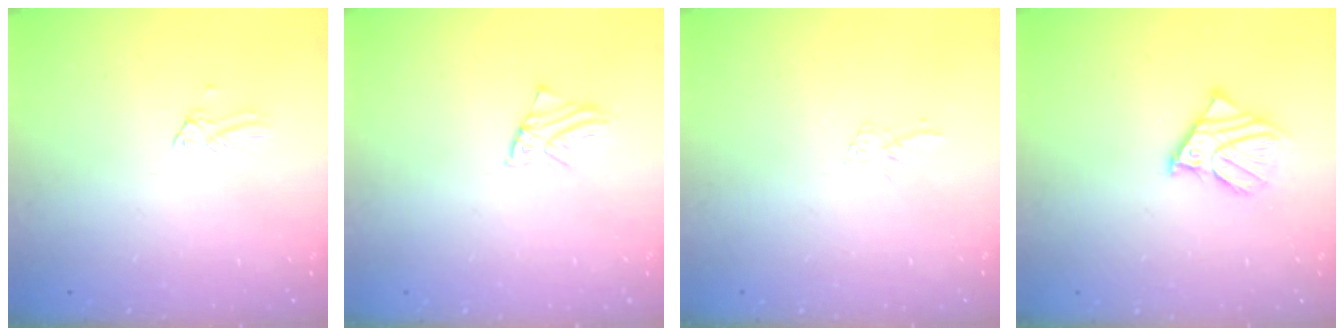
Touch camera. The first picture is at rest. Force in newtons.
{"total": 1.2, "press": 1.2, "slide": 0.0}
{"total": 3.7, "press": 3.7, "slide": 0.2}
{"total": 9.0, "press": 8.9, "slide": 1.6}